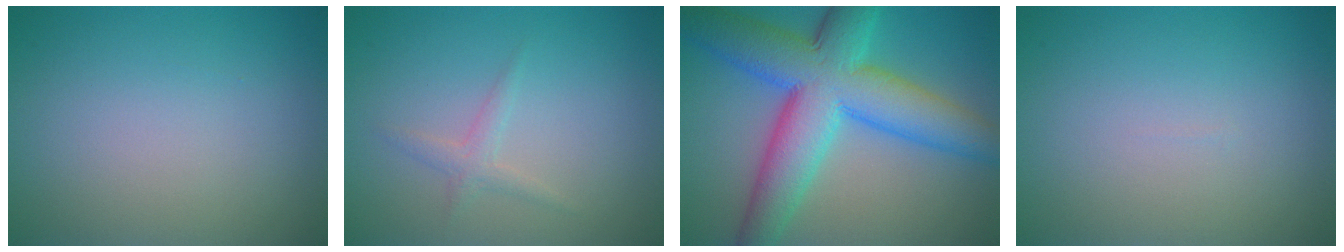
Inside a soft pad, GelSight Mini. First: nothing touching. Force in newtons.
{"total": 1.4, "press": 1.4, "slide": 0.0}
{"total": 11.5, "press": 11.5, "slide": 0.2}
{"total": 0.0}